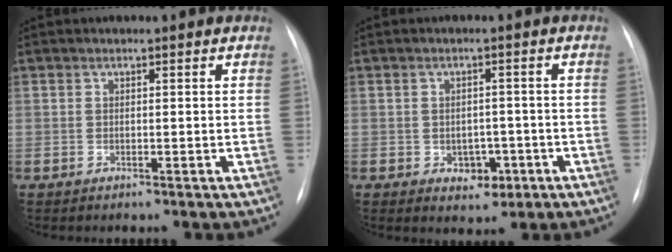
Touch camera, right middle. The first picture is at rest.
{"total": 3.6, "force": [-1.3, 2.7, 2.1], "torque": [-0.018, 0.010, -0.008]}